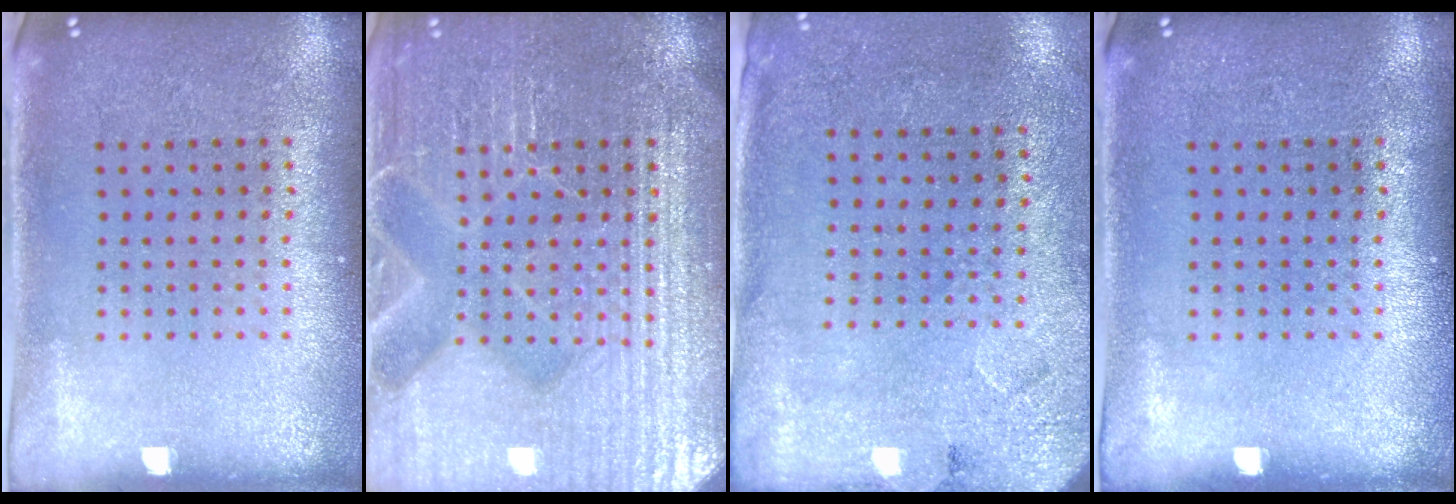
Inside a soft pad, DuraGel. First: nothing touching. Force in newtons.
{"total": 4.9, "press": 4.9, "slide": 0.6}
{"total": 2.7, "press": 2.2, "slide": 1.5}
{"total": 0.0}